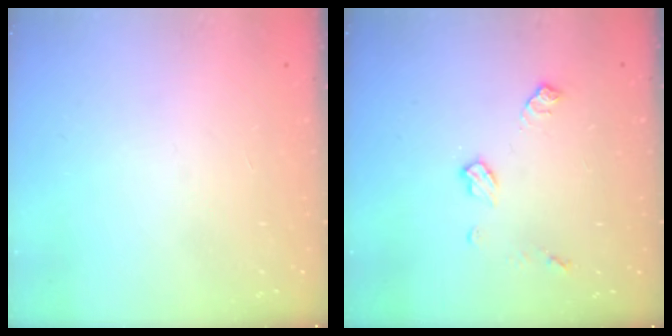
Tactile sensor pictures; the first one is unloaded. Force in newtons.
{"total": 7.7, "press": 7.7, "slide": 0.3}